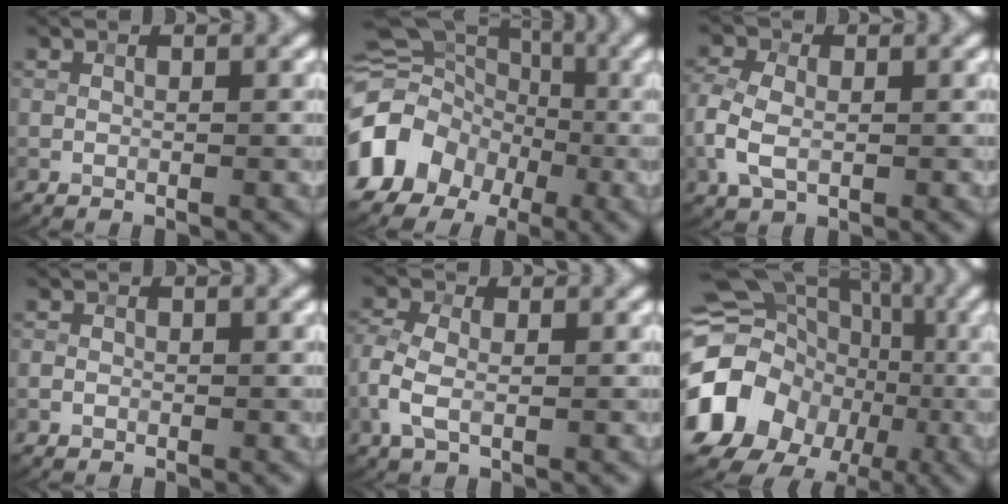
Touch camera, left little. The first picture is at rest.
{"total": 11.1, "force": [-4.0, 9.2, 4.6], "torque": [-0.102, -0.001, -0.077]}
{"total": 4.6, "force": [-0.8, 3.1, 3.3], "torque": [-0.084, 0.002, -0.021]}
{"total": 0.7, "force": [-0.3, 0.6, 0.1], "torque": [0.006, 0.003, -0.007]}
{"total": 3.7, "force": [-0.7, 2.3, 2.9], "torque": [-0.071, 0.003, -0.022]}
{"total": 16.3, "force": [-3.6, 13.9, 7.8], "torque": [-0.150, -0.002, -0.068]}